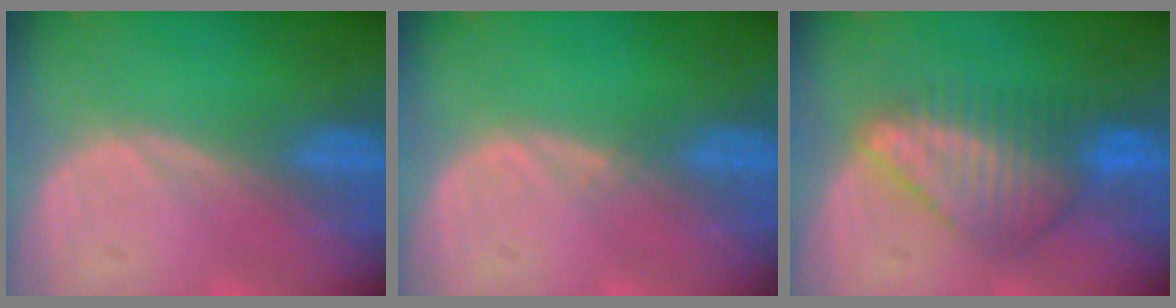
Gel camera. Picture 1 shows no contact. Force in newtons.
{"total": 0.5, "press": 0.5, "slide": 0.1}
{"total": 7.2, "press": 6.9, "slide": 1.9}